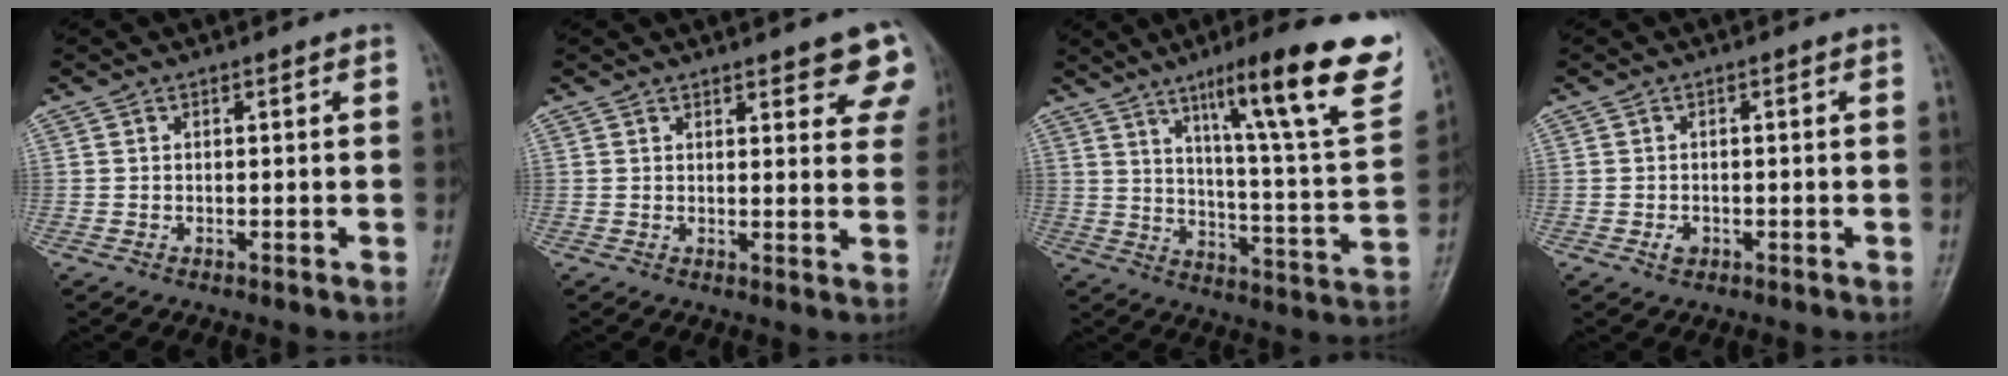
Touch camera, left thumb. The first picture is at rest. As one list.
[{"total": 8.4, "force": [5.4, 2.9, 5.8], "torque": [-0.036, -0.022, 0.057]}, {"total": 25.0, "force": [13.7, 3.5, 20.6], "torque": [-0.272, -0.046, 0.202]}, {"total": 1.7, "force": [-0.7, 1.3, 0.9], "torque": [-0.010, 0.003, -0.010]}]